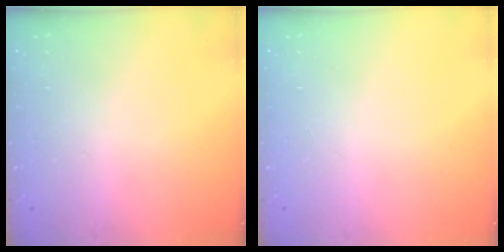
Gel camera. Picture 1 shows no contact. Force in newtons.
{"total": 0.0}